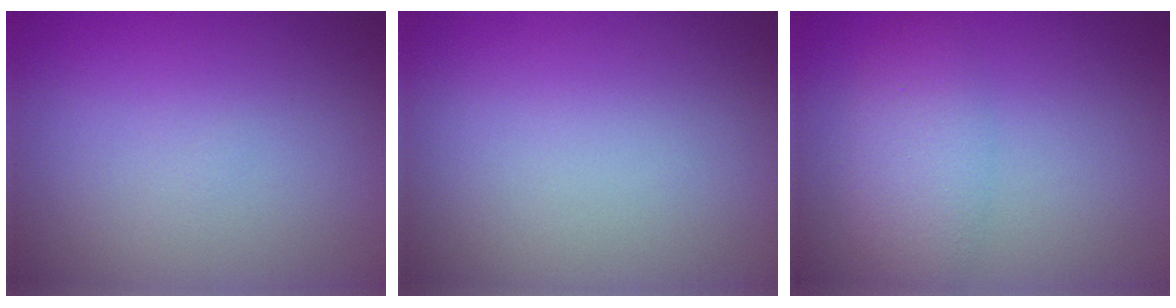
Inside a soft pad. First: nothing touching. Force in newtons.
{"total": 0.0}
{"total": 3.6, "press": 3.6, "slide": 0.1}